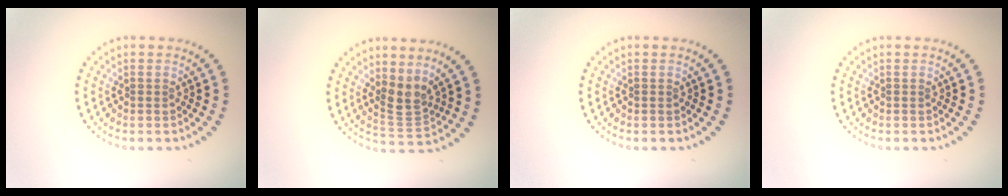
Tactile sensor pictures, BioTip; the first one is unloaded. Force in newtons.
{"total": 2.7, "press": 2.1, "slide": 1.7}
{"total": 0.0}
{"total": 0.0}